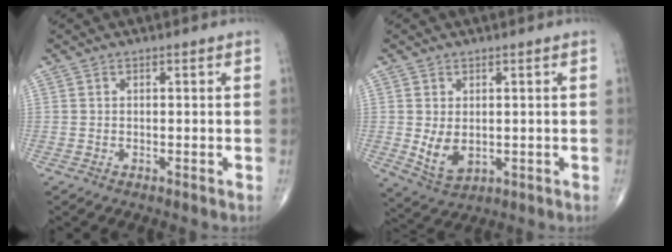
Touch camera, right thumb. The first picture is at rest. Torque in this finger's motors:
{"motor_torque": [-0.38, 0.36, 0.35, 0.26, 0.07]}